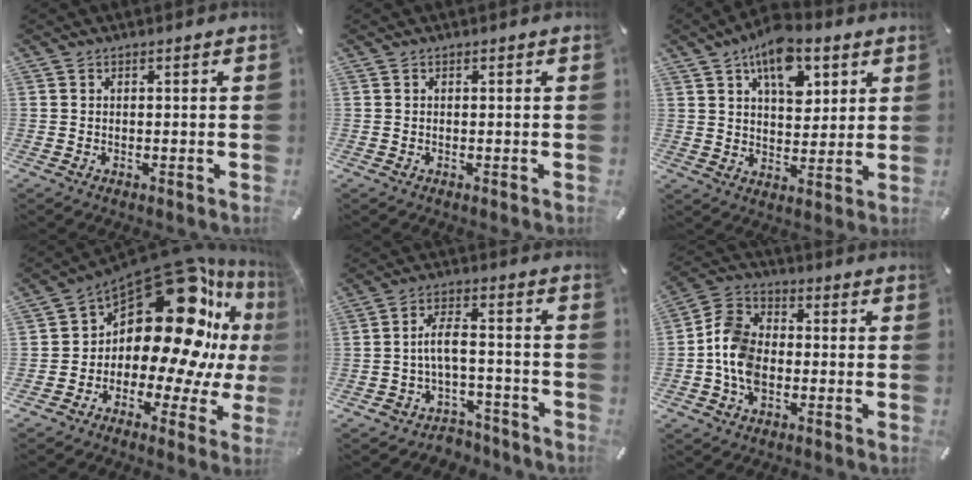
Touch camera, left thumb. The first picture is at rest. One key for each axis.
{"total": 0.0}
{"total": 12.4, "fx": 6.6, "fy": 7.0, "fz": 7.8, "tx": -0.112, "ty": -0.021, "tz": 0.113}
{"total": 22.8, "fx": 9.9, "fy": 12.2, "fz": 16.5, "tx": -0.245, "ty": -0.107, "tz": 0.170}
{"total": 7.1, "fx": -2.2, "fy": 4.5, "fz": 5.0, "tx": -0.103, "ty": 0.009, "tz": -0.040}
{"total": 9.5, "fx": -2.5, "fy": 7.2, "fz": 5.7, "tx": -0.131, "ty": 0.022, "tz": -0.045}